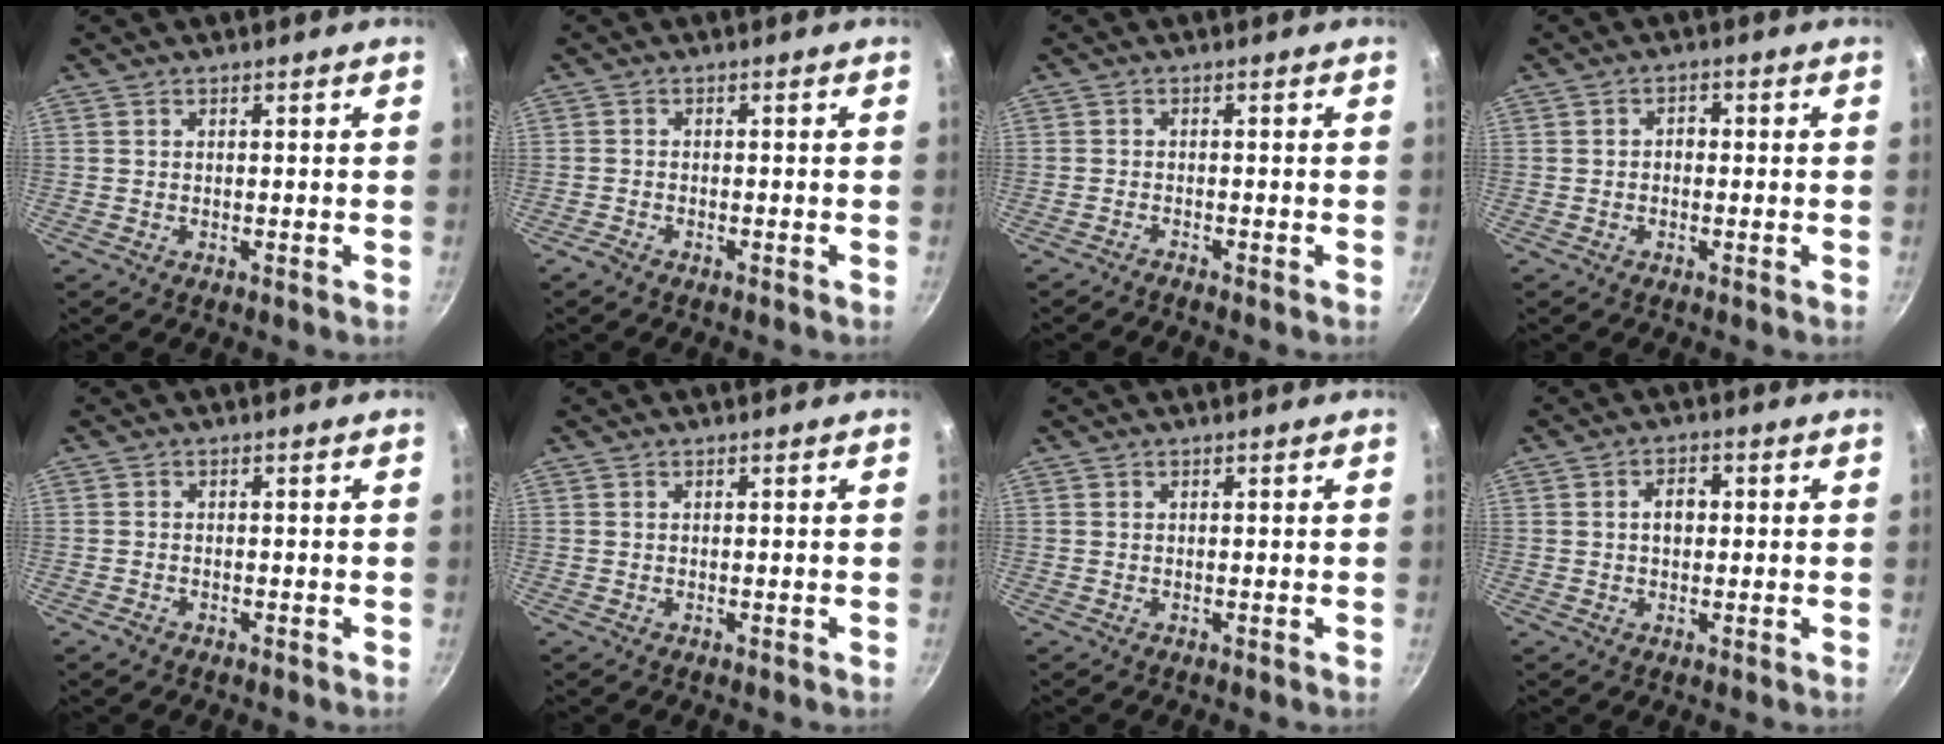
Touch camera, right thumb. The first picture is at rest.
{"total": 1.6, "force": [-1.4, 0.5, 0.6], "torque": [-0.026, 0.013, -0.029]}
{"total": 1.1, "force": [-1.1, -0.2, 0.0], "torque": [-0.014, 0.014, -0.019]}
{"total": 1.8, "force": [-0.4, 1.4, 1.0], "torque": [-0.012, 0.009, -0.010]}
{"total": 1.2, "force": [-0.9, 0.7, 0.5], "torque": [-0.016, 0.011, -0.016]}
{"total": 0.0}
{"total": 0.0}
{"total": 3.6, "force": [0.2, 2.5, 2.6], "torque": [-0.024, 0.012, 0.002]}